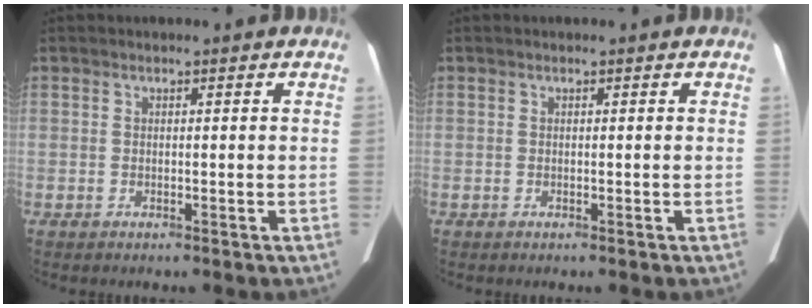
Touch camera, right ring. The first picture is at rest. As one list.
[{"total": 0.0}]